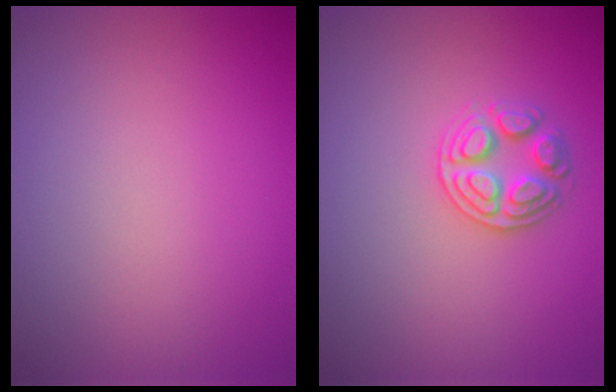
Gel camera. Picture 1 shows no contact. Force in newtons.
{"total": 2.7, "press": 2.6, "slide": 0.4}